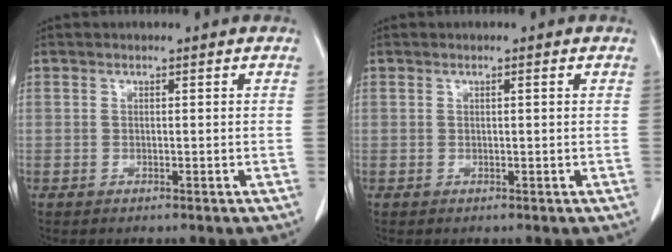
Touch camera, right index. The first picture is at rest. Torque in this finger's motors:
{"motor_torque": [-0.19, -0.04, -0.04, 0.00]}